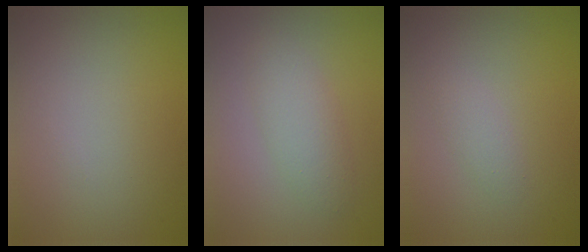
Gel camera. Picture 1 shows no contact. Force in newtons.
{"total": 2.5, "press": 2.5, "slide": 0.1}
{"total": 1.2, "press": 1.2, "slide": 0.0}